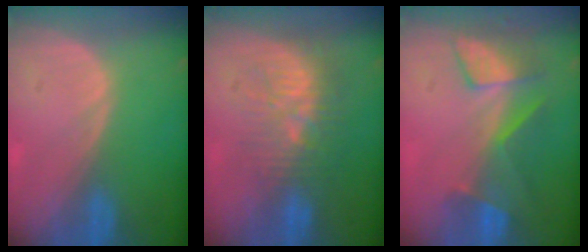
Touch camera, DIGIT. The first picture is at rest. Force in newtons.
{"total": 9.2, "press": 8.6, "slide": 3.1}
{"total": 8.5, "press": 7.2, "slide": 4.5}